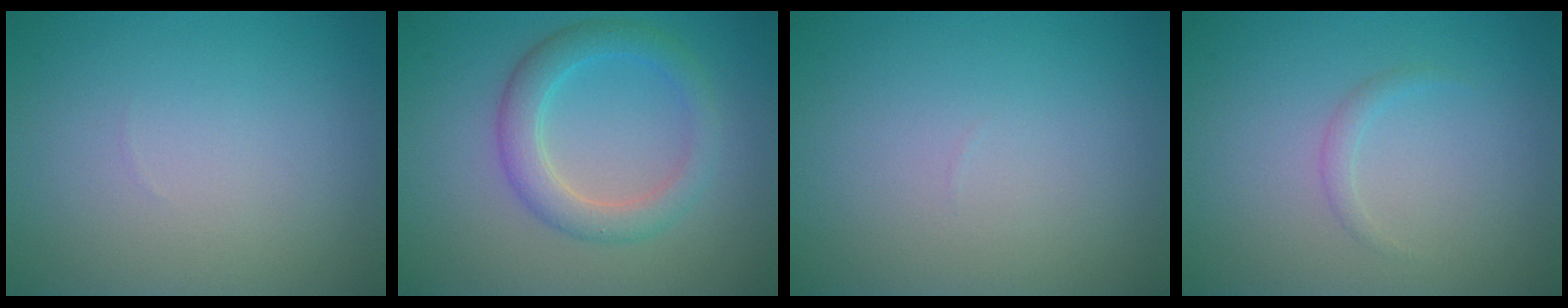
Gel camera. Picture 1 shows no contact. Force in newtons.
{"total": 3.6, "press": 3.6, "slide": 0.1}
{"total": 0.0}
{"total": 0.9, "press": 0.9, "slide": 0.0}